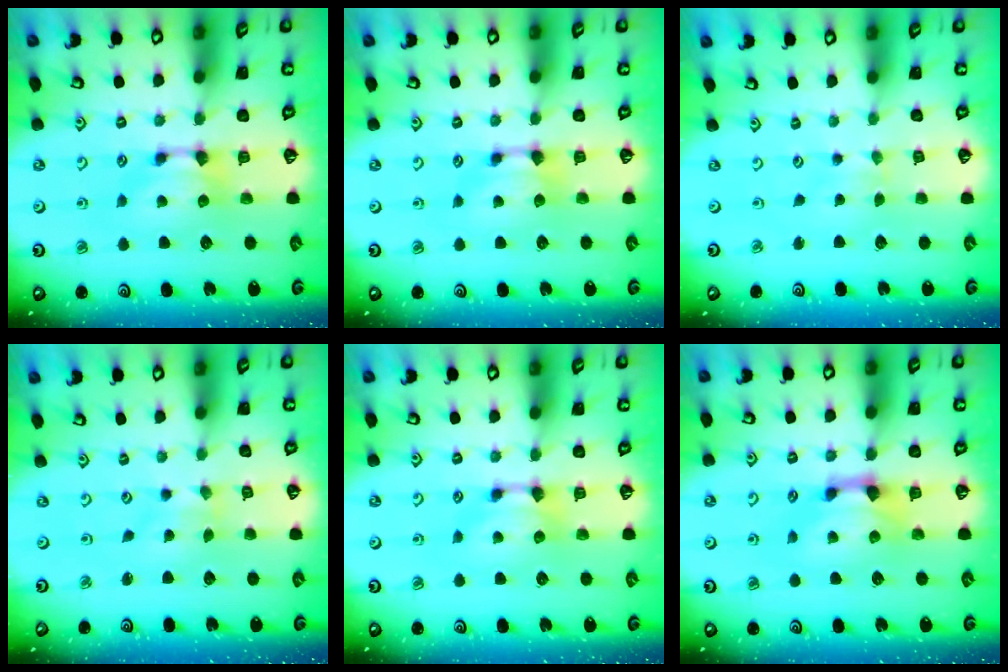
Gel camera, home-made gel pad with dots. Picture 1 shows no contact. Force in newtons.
{"total": 0.0}
{"total": 2.0, "press": 2.0, "slide": 0.1}
{"total": 2.6, "press": 2.4, "slide": 0.8}
{"total": 0.0}
{"total": 1.9, "press": 1.3, "slide": 1.4}